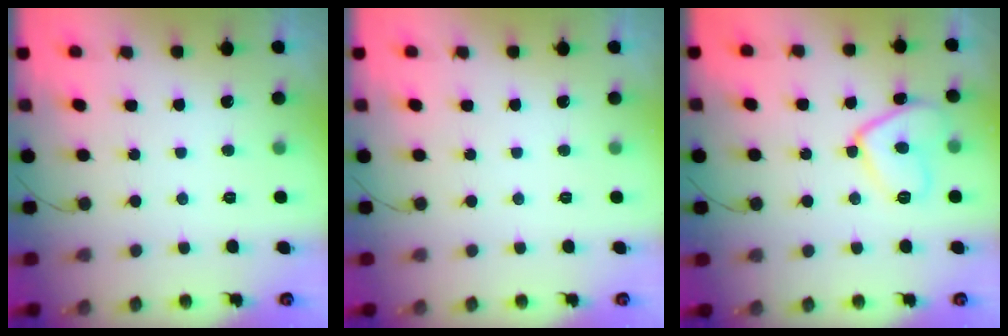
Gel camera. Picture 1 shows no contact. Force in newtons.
{"total": 0.0}
{"total": 11.6, "press": 11.5, "slide": 0.9}